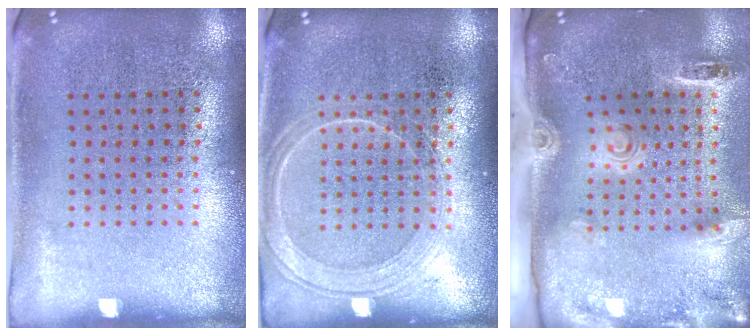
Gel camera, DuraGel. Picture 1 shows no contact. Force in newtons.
{"total": 2.2, "press": 2.1, "slide": 0.4}
{"total": 2.9, "press": 2.0, "slide": 2.1}